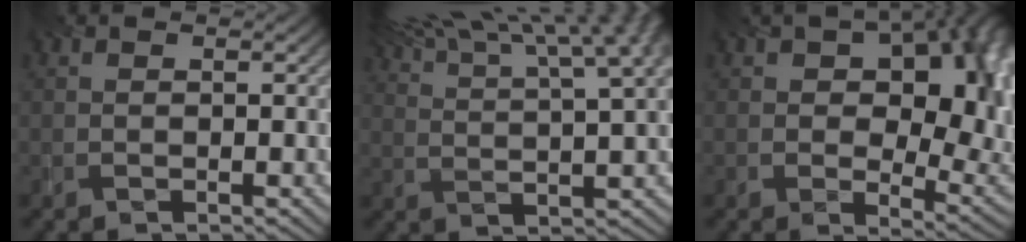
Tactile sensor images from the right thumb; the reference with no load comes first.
{"total": 16.2, "force": [11.2, 3.8, 11.1], "torque": [-0.183, 0.036, 0.147]}
{"total": 14.9, "force": [2.9, 9.1, 11.5], "torque": [-0.139, -0.011, 0.066]}